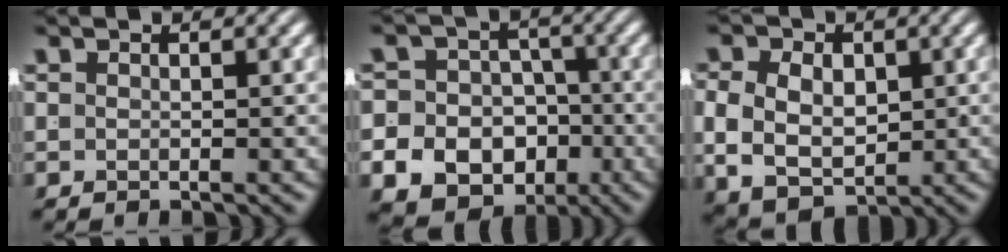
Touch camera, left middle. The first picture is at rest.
{"total": 15.9, "force": [-5.4, 14.1, 5.0], "torque": [-0.110, -0.064, -0.085]}
{"total": 8.9, "force": [-0.7, 7.3, 5.0], "torque": [-0.093, -0.016, -0.009]}